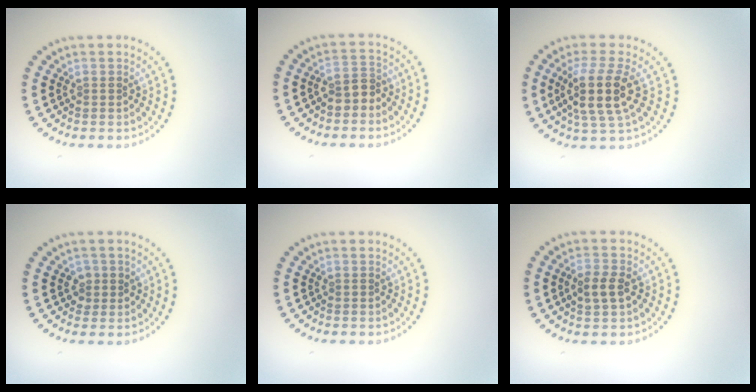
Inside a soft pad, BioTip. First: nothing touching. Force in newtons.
{"total": 2.1, "press": 2.0, "slide": 0.8}
{"total": 4.4, "press": 3.7, "slide": 2.4}
{"total": 1.1, "press": 1.0, "slide": 0.5}
{"total": 0.0}
{"total": 2.4, "press": 2.3, "slide": 0.4}